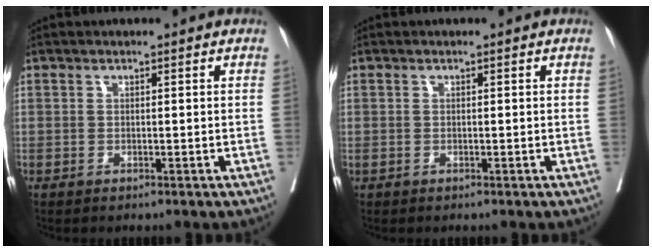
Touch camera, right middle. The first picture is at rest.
{"total": 0.0}